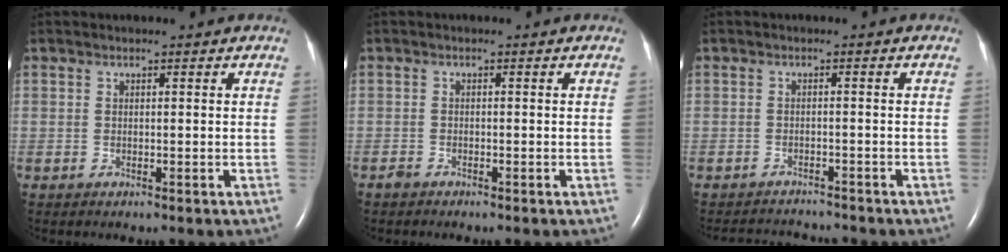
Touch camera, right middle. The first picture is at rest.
{"total": 0.9, "force": [-0.8, 0.2, 0.2], "torque": [-0.009, -0.001, -0.016]}
{"total": 5.2, "force": [-5.2, 0.2, 0.1], "torque": [-0.004, -0.001, -0.076]}